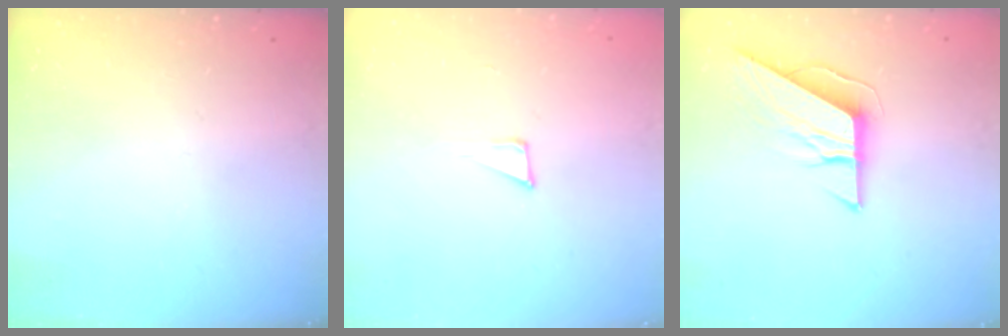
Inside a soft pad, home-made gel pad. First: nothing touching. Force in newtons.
{"total": 4.6, "press": 4.5, "slide": 0.8}
{"total": 9.1, "press": 9.1, "slide": 0.7}